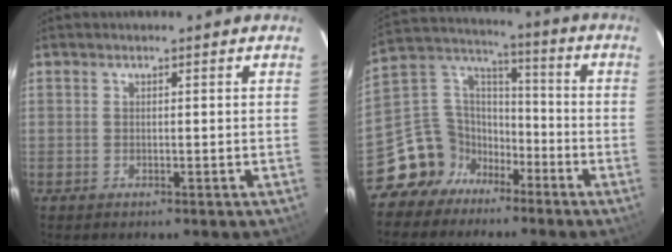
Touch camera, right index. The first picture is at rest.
{"total": 11.5, "force": [-7.8, 8.3, 1.8], "torque": [-0.056, 0.060, -0.145]}